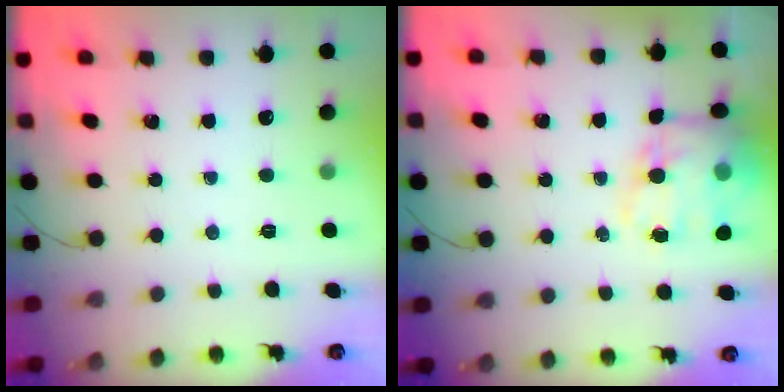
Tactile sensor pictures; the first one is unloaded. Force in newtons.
{"total": 15.8, "press": 15.4, "slide": 3.6}